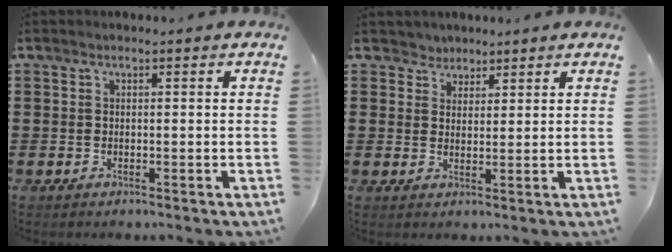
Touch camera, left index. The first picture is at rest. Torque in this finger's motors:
{"motor_torque": [0.16, -0.18, -0.03, -0.03]}